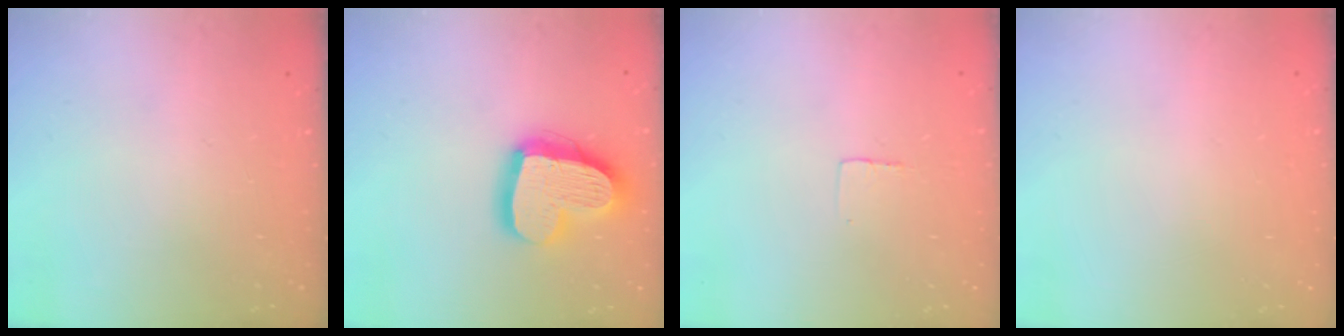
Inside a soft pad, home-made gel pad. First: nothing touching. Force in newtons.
{"total": 19.3, "press": 19.3, "slide": 1.6}
{"total": 2.3, "press": 2.3, "slide": 0.1}
{"total": 0.0}